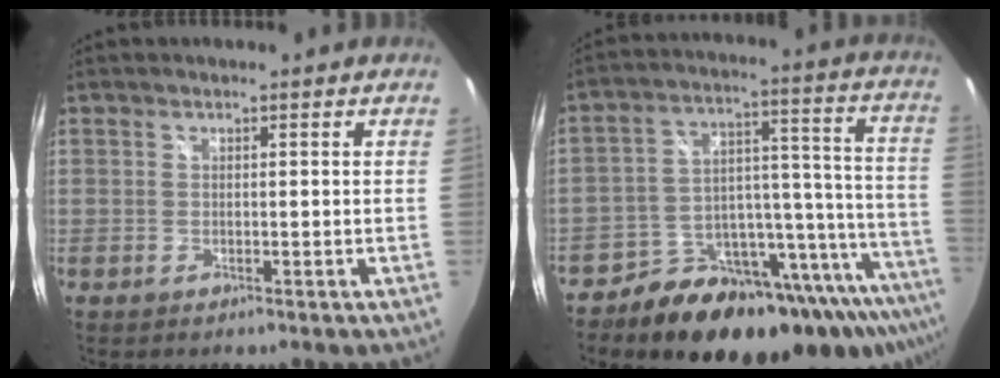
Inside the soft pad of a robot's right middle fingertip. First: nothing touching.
{"total": 26.2, "force": [-19.0, 10.5, 14.6], "torque": [-0.193, 0.008, -0.263]}